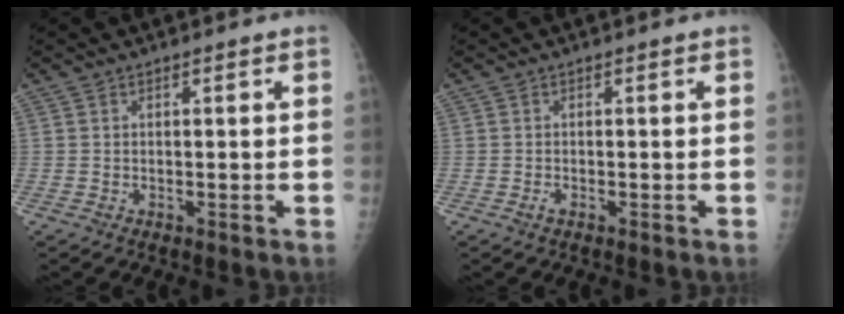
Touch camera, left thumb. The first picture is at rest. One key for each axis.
{"total": 0.7, "fx": -0.3, "fy": 0.4, "fz": 0.5, "tx": -0.010, "ty": -0.001, "tz": -0.006}